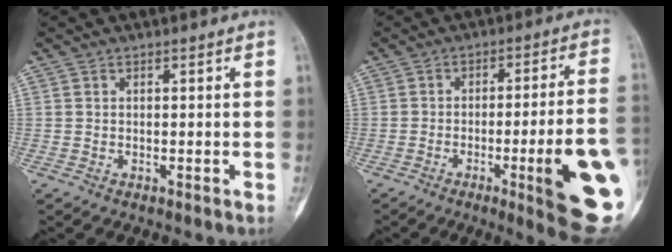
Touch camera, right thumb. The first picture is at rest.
{"total": 17.4, "force": [-4.9, 2.2, 16.5], "torque": [-0.177, 0.010, -0.060]}